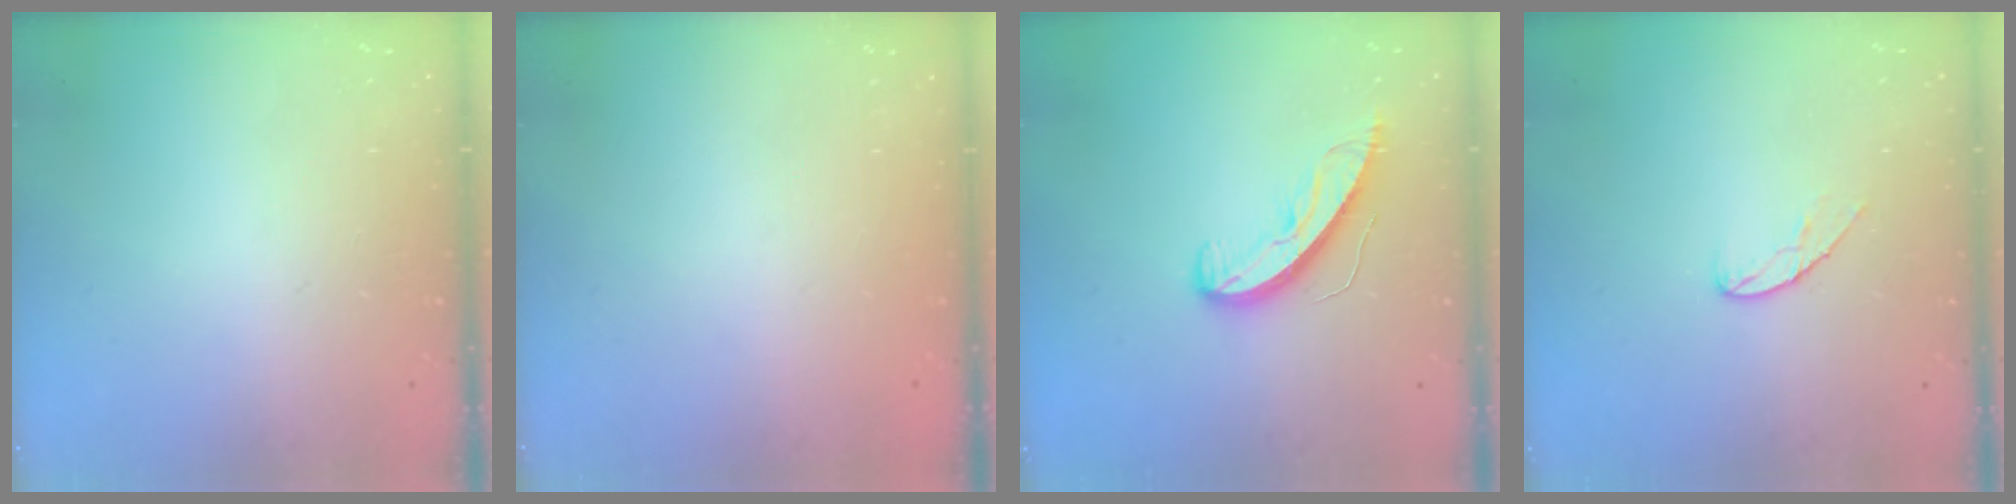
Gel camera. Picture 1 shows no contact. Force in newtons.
{"total": 0.0}
{"total": 10.4, "press": 10.4, "slide": 0.6}
{"total": 6.7, "press": 6.7, "slide": 0.6}